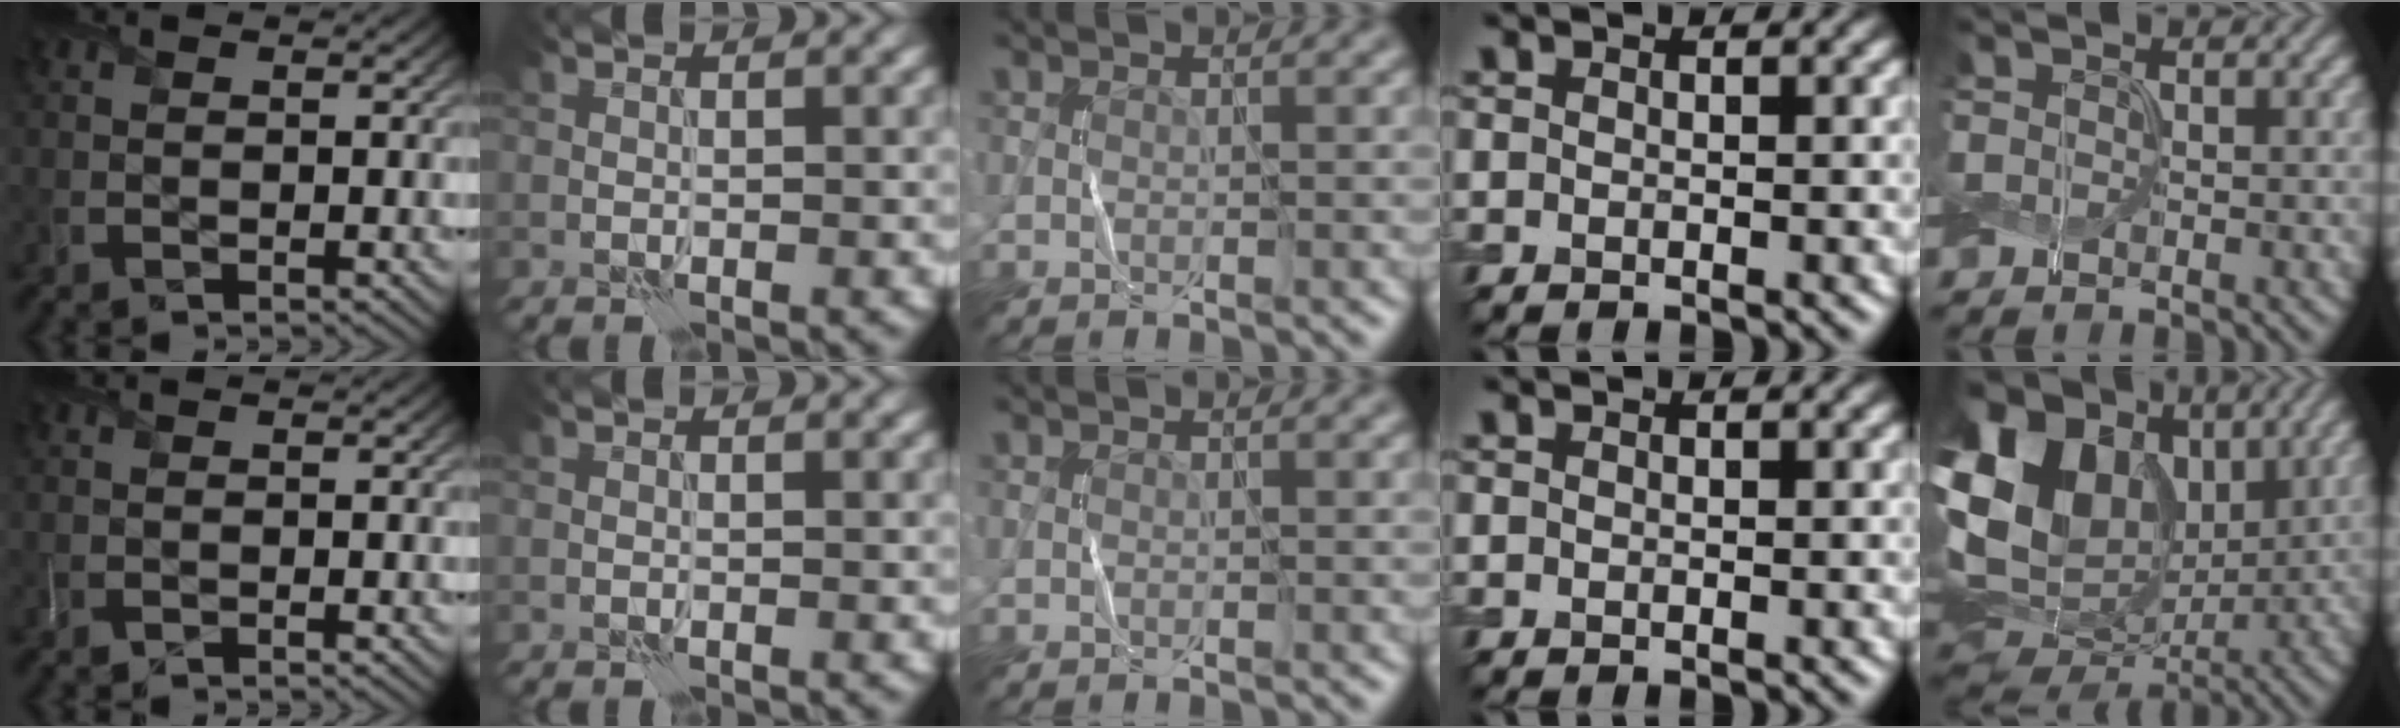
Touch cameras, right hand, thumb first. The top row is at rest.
{"little": {"total": 19.6, "force": [4.8, 14.1, 12.8], "torque": [-0.266, 0.045, 0.089]}}